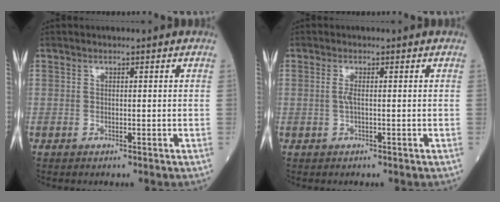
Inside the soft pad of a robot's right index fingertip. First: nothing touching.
{"total": 1.3, "force": [0.0, 0.1, 1.3], "torque": [-0.034, 0.000, -0.002]}